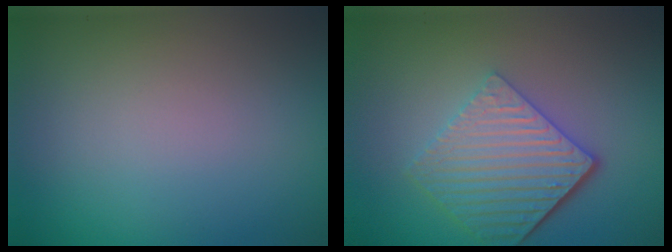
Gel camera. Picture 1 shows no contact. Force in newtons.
{"total": 5.7, "press": 4.3, "slide": 3.7}